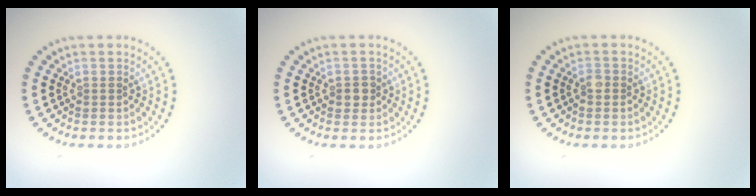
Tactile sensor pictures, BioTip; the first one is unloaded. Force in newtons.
{"total": 1.2, "press": 1.1, "slide": 0.5}
{"total": 0.6, "press": 0.5, "slide": 0.3}